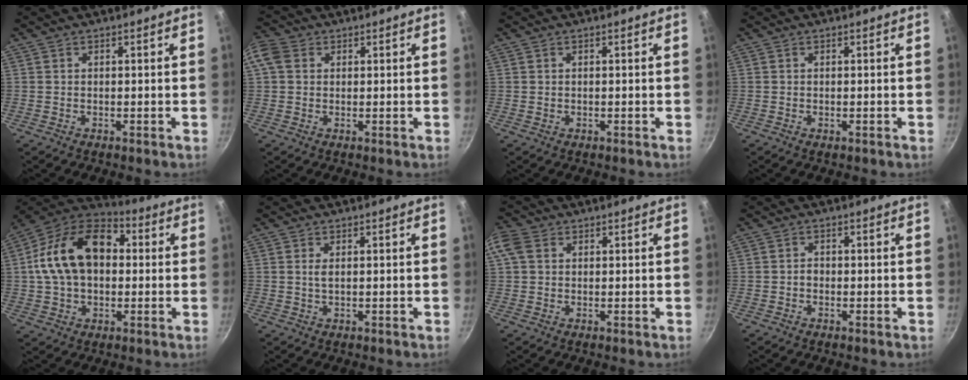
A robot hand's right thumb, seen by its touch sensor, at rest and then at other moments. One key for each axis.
{"total": 4.5, "fx": 1.2, "fy": 3.6, "fz": 2.4, "tx": -0.046, "ty": 0.007, "tz": 0.012}
{"total": 0.0}
{"total": 0.0}
{"total": 19.0, "fx": 2.1, "fy": 12.8, "fz": 13.9, "tx": -0.219, "ty": 0.036, "tz": 0.019}
{"total": 1.3, "fx": 0.3, "fy": 0.5, "fz": 1.2, "tx": -0.025, "ty": -0.001, "tz": 0.006}
{"total": 4.2, "fx": 1.3, "fy": 3.1, "fz": 2.4, "tx": -0.050, "ty": 0.009, "tz": 0.020}
{"total": 1.1, "fx": -0.3, "fy": 0.9, "fz": 0.6, "tx": -0.006, "ty": 0.005, "tz": -0.007}